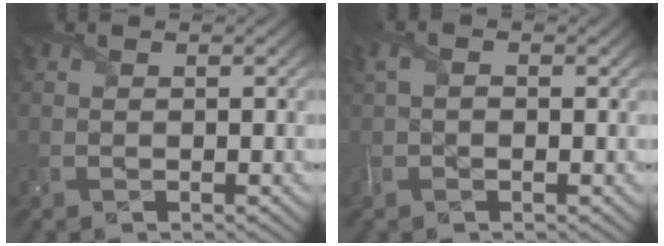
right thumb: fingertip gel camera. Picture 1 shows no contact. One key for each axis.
{"total": 2.1, "fx": 0.2, "fy": 1.3, "fz": 1.7, "tx": -0.043, "ty": 0.005, "tz": 0.000}